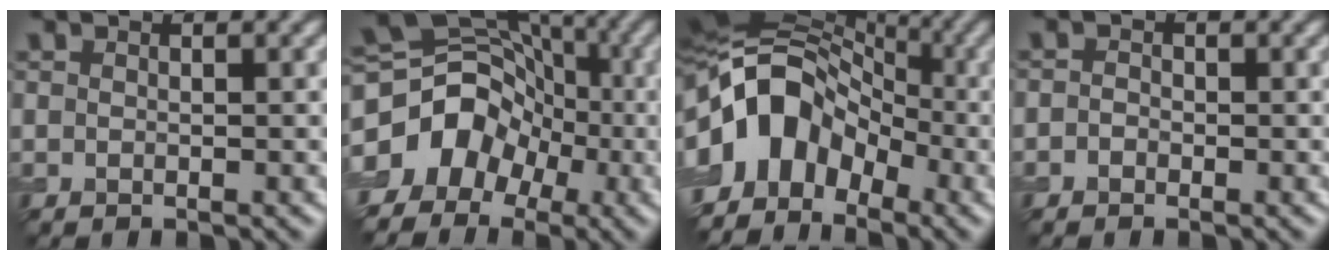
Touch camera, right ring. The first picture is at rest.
{"total": 8.3, "force": [-2.6, 6.8, 4.0], "torque": [-0.056, 0.018, -0.050]}
{"total": 11.2, "force": [-2.4, 8.1, 7.4], "torque": [-0.119, 0.023, -0.065]}
{"total": 0.6, "force": [-0.4, 0.5, 0.1], "torque": [0.000, 0.002, -0.013]}